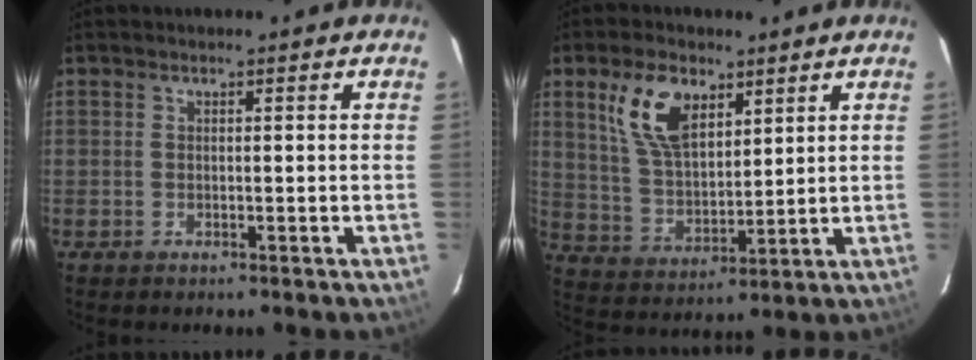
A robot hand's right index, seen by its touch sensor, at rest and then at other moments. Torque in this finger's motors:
{"motor_torque": [0.74, 0.52, 0.29, 0.14]}